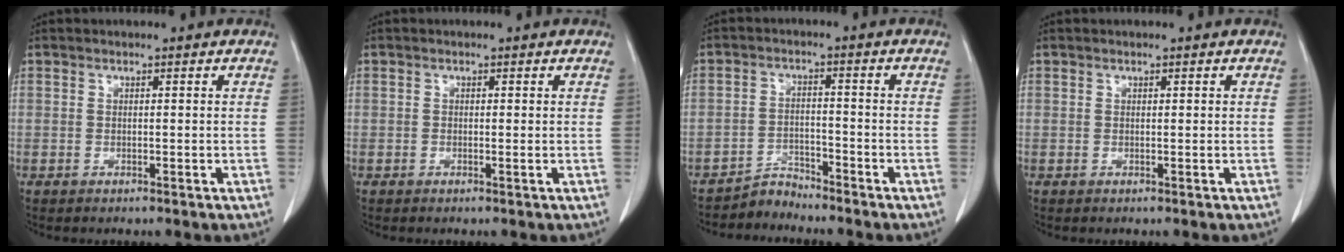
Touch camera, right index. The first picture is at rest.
{"total": 0.0}
{"total": 3.2, "force": [-3.1, 0.3, -1.0], "torque": [0.026, -0.003, -0.054]}
{"total": 0.0}